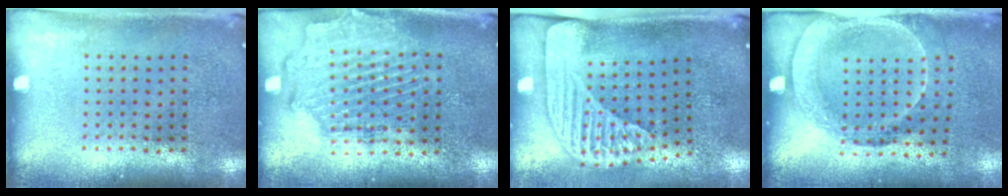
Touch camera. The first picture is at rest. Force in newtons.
{"total": 1.8, "press": 1.6, "slide": 0.9}
{"total": 2.3, "press": 1.8, "slide": 1.5}
{"total": 1.7, "press": 1.3, "slide": 1.1}